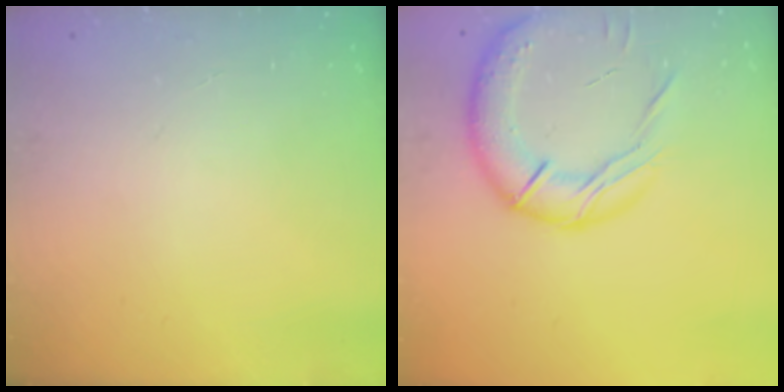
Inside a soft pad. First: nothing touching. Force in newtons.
{"total": 17.8, "press": 17.6, "slide": 2.9}